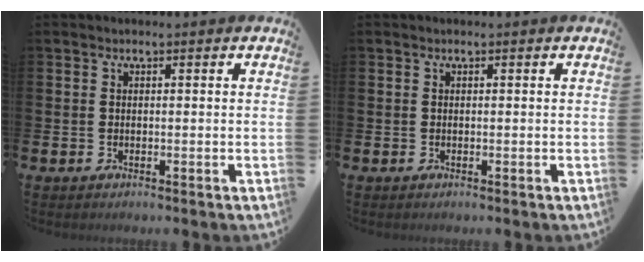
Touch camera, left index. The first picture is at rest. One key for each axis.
{"total": 0.0}